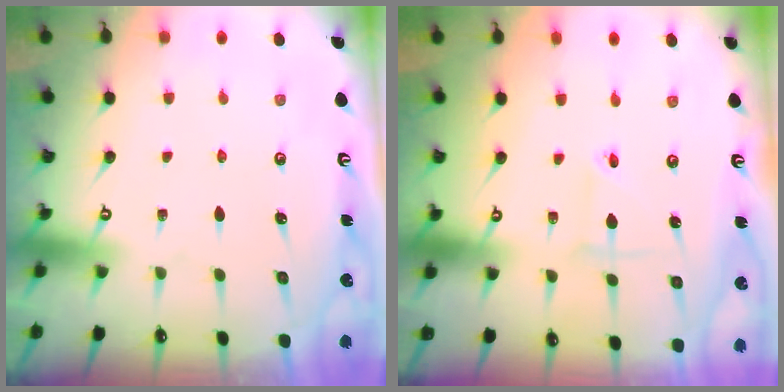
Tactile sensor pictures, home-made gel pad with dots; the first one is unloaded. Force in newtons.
{"total": 2.7, "press": 2.6, "slide": 0.3}